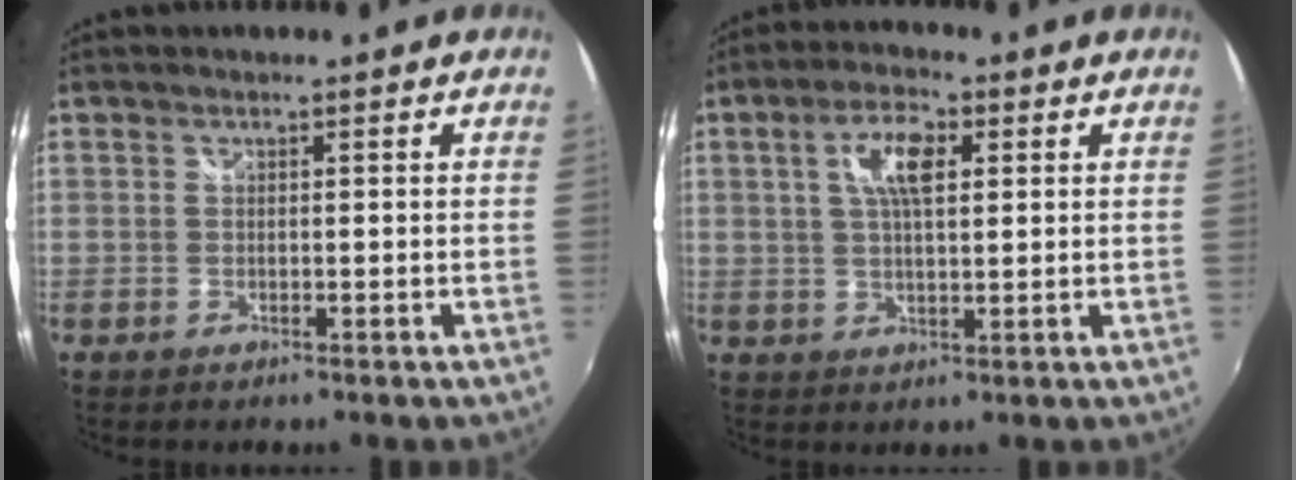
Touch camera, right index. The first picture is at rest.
{"total": 7.1, "force": [2.1, 2.9, 6.1], "torque": [-0.112, 0.013, 0.038]}